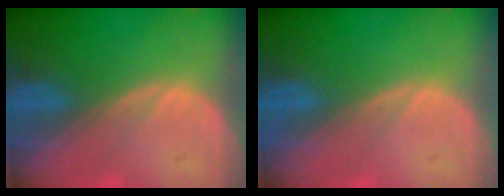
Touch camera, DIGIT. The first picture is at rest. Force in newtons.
{"total": 0.0}